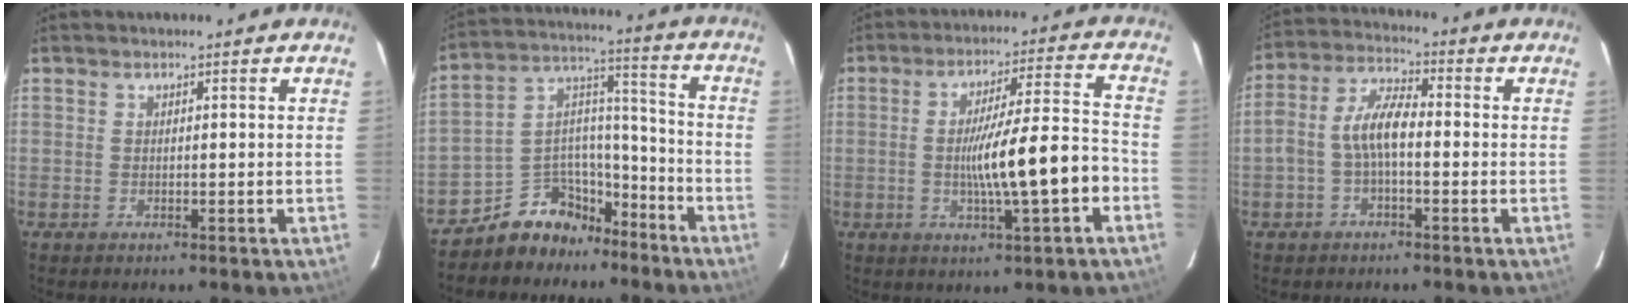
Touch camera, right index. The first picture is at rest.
{"total": 8.8, "force": [-7.0, 5.2, 1.2], "torque": [-0.025, 0.053, -0.121]}
{"total": 12.6, "force": [-3.5, 0.7, 12.1], "torque": [-0.195, -0.005, -0.048]}
{"total": 6.7, "force": [-1.5, 2.8, 5.9], "torque": [-0.130, 0.022, -0.029]}